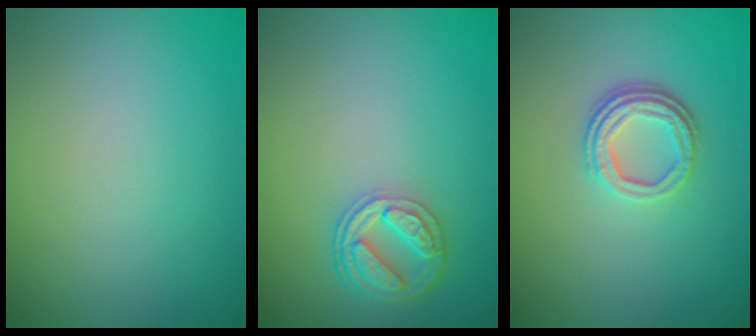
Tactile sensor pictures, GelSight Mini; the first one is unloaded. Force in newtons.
{"total": 4.3, "press": 3.4, "slide": 2.6}
{"total": 3.5, "press": 2.6, "slide": 2.3}